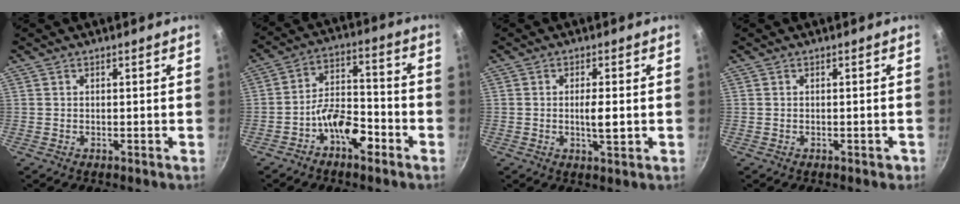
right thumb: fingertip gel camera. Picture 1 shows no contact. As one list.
[{"total": 9.6, "force": [-5.1, 4.5, 6.7], "torque": [-0.096, 0.056, -0.090]}, {"total": 4.2, "force": [-0.4, 1.0, 4.0], "torque": [-0.076, 0.001, -0.008]}, {"total": 1.3, "force": [-0.7, 0.6, 0.9], "torque": [-0.008, 0.007, -0.004]}]